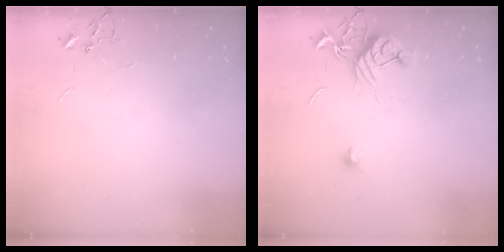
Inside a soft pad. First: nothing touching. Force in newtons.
{"total": 10.9, "press": 10.9, "slide": 0.4}